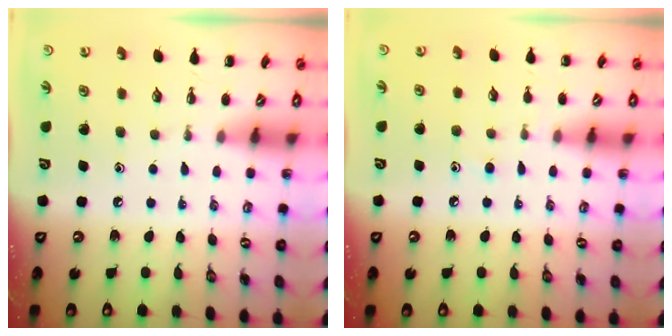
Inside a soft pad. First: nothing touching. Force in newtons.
{"total": 6.7, "press": 6.3, "slide": 2.3}